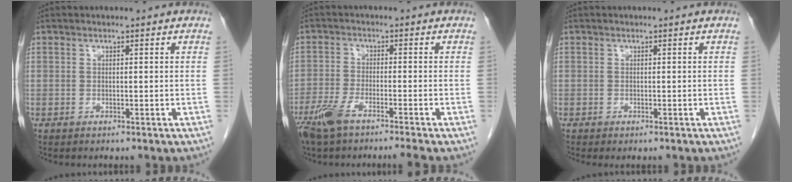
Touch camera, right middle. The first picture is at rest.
{"total": 7.2, "force": [-5.4, 0.2, 4.8], "torque": [-0.089, -0.014, -0.099]}
{"total": 0.6, "force": [-0.5, 0.0, 0.3], "torque": [-0.008, -0.003, -0.007]}